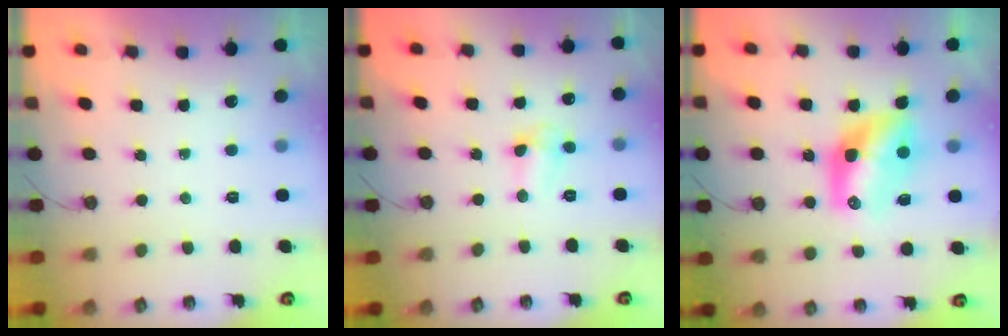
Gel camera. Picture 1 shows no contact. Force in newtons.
{"total": 3.5, "press": 3.3, "slide": 0.9}
{"total": 11.7, "press": 11.6, "slide": 1.0}